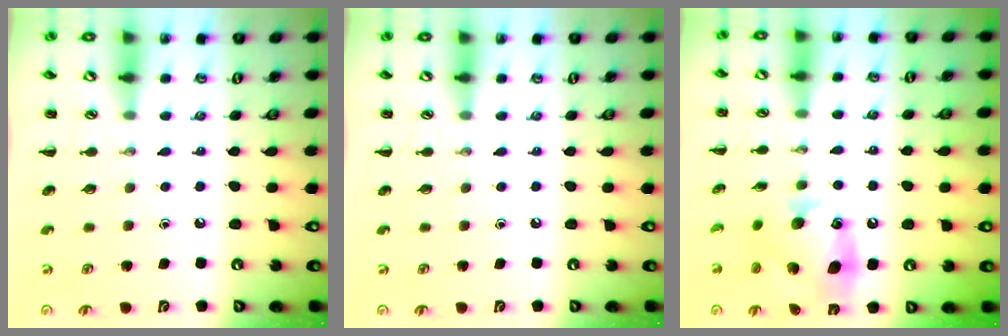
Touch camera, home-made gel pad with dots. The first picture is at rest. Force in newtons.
{"total": 0.0}
{"total": 13.7, "press": 13.6, "slide": 1.7}